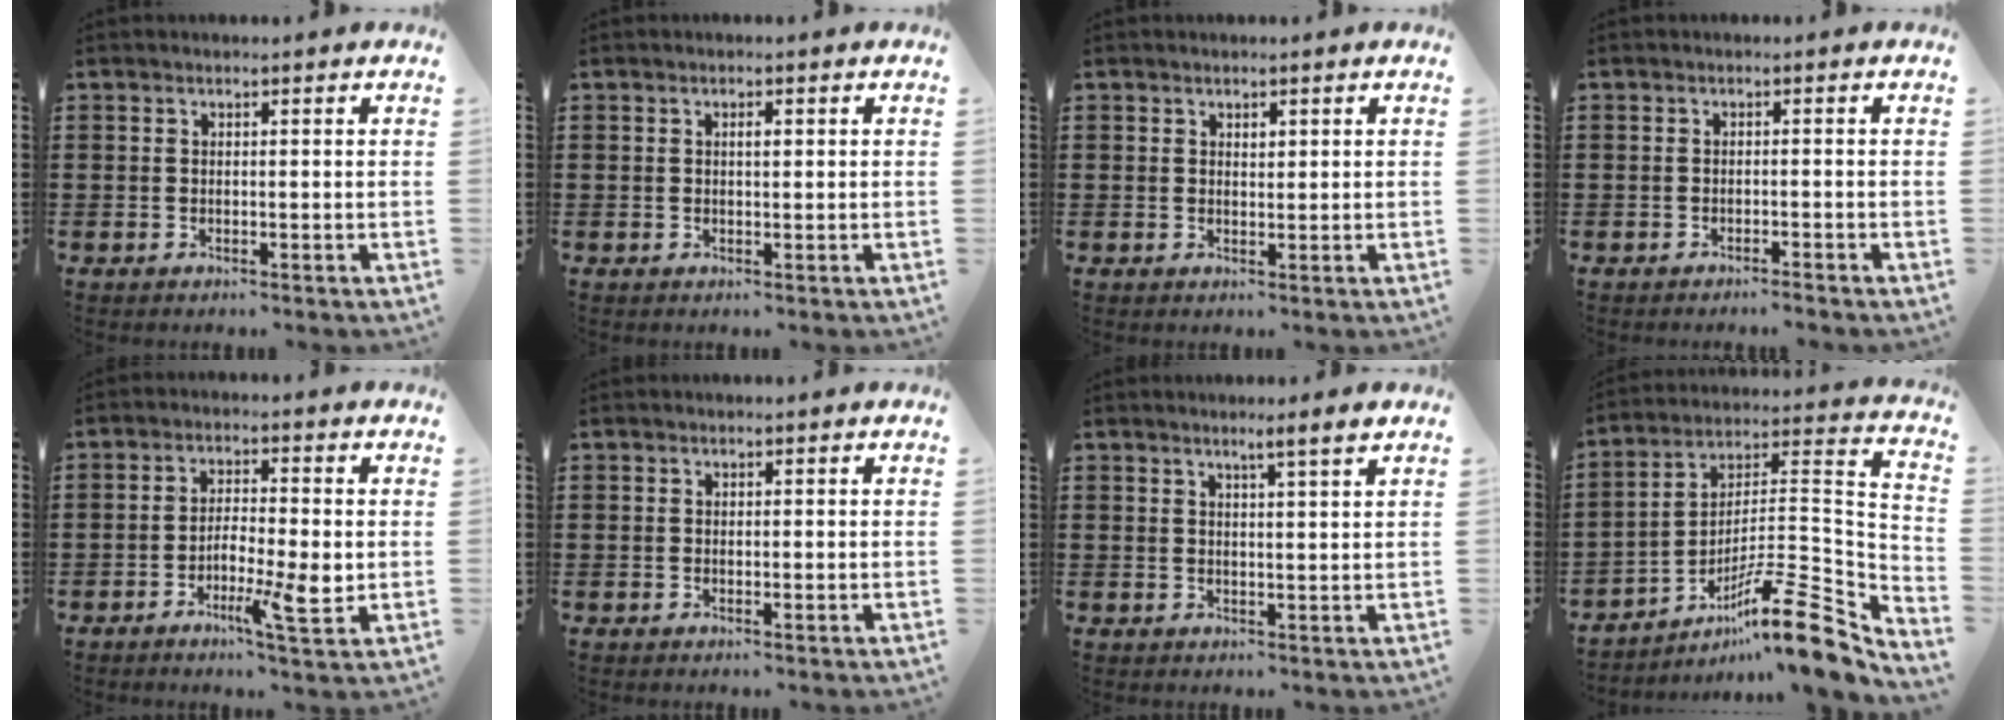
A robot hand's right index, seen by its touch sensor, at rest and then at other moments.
{"total": 1.2, "force": [0.3, 0.4, 1.1], "torque": [-0.022, 0.004, 0.003]}
{"total": 0.9, "force": [0.6, 0.5, 0.4], "torque": [-0.009, 0.003, 0.011]}
{"total": 0.8, "force": [-0.8, -0.2, 0.2], "torque": [-0.005, 0.002, -0.016]}
{"total": 7.0, "force": [-2.1, 1.5, 6.5], "torque": [-0.119, -0.008, -0.036]}
{"total": 0.0}
{"total": 2.5, "force": [1.8, -0.4, 1.7], "torque": [-0.034, -0.002, 0.029]}
{"total": 13.8, "force": [-9.1, 2.4, 10.1], "torque": [-0.146, 0.018, -0.164]}